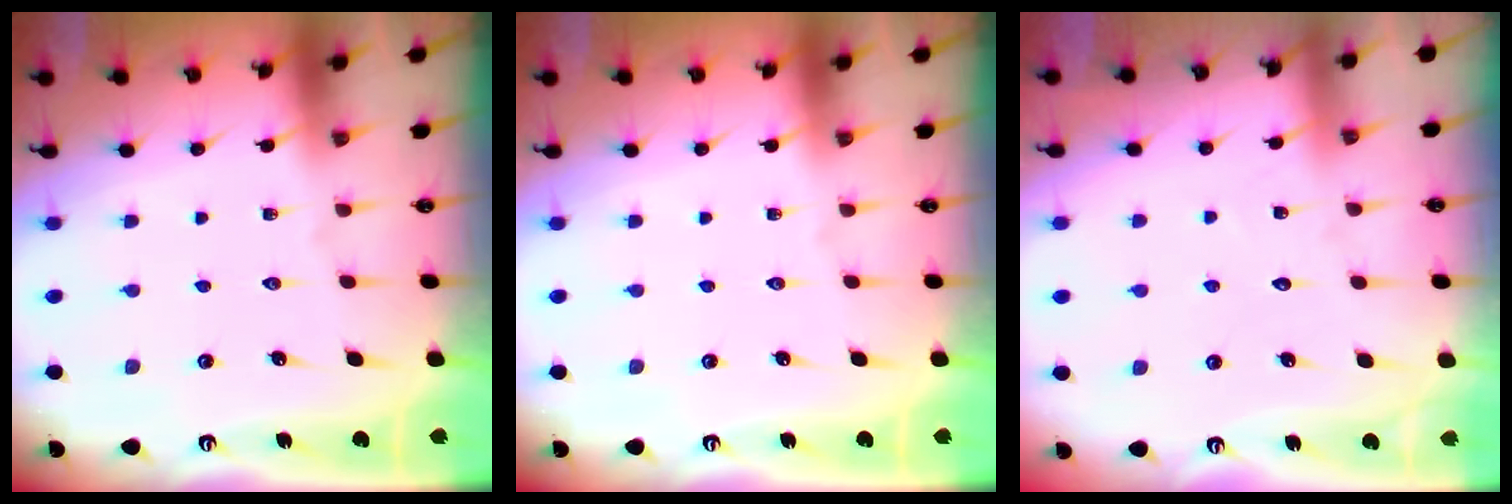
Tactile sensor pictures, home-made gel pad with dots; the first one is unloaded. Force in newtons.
{"total": 0.0}
{"total": 5.2, "press": 5.2, "slide": 0.5}